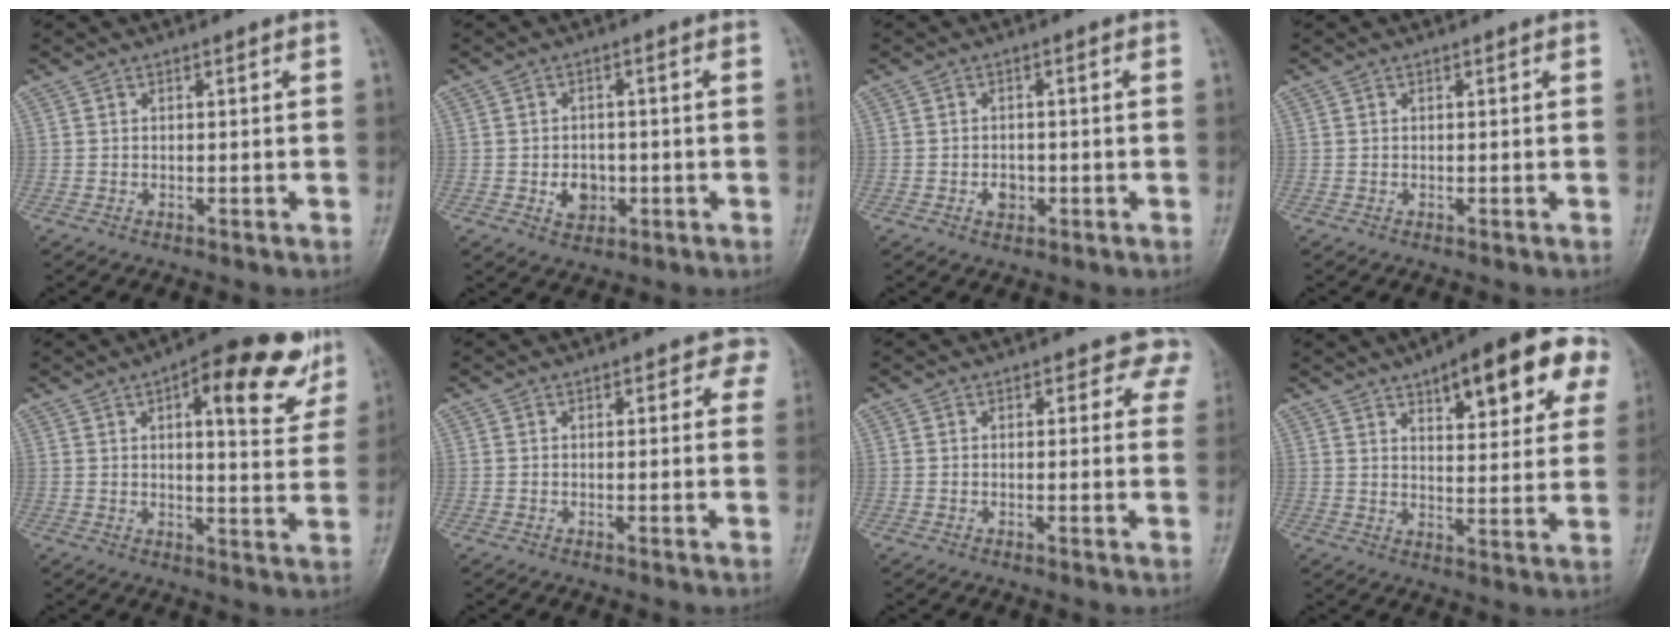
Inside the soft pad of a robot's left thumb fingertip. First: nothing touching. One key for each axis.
{"total": 4.5, "fx": -1.1, "fy": 3.6, "fz": 2.4, "tx": -0.019, "ty": 0.005, "tz": -0.013}
{"total": 2.6, "fx": -0.9, "fy": 2.0, "fz": 1.4, "tx": -0.012, "ty": 0.004, "tz": -0.013}
{"total": 0.0}
{"total": 15.3, "fx": 7.7, "fy": 5.5, "fz": 12.0, "tx": -0.117, "ty": -0.019, "tz": 0.099}
{"total": 2.9, "fx": 1.5, "fy": 1.8, "fz": 1.7, "tx": 0.013, "ty": 0.000, "tz": 0.007}
{"total": 3.8, "fx": 2.5, "fy": 2.4, "fz": 1.5, "tx": 0.022, "ty": -0.007, "tz": 0.010}
{"total": 16.3, "fx": 8.2, "fy": 5.9, "fz": 12.8, "tx": -0.127, "ty": -0.016, "tz": 0.105}